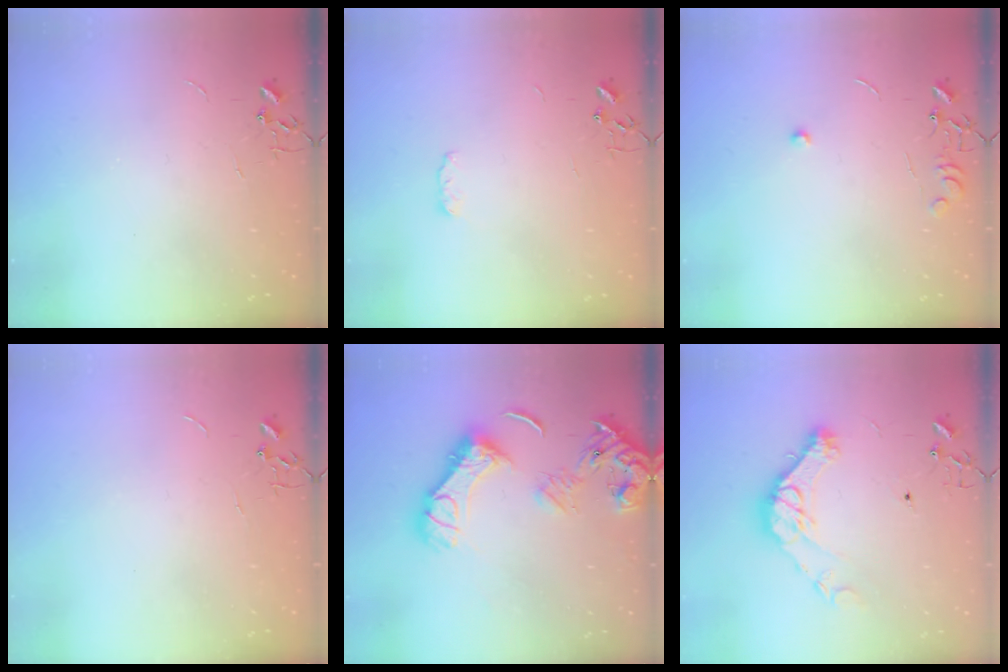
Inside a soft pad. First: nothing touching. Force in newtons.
{"total": 3.9, "press": 3.8, "slide": 0.7}
{"total": 7.2, "press": 7.2, "slide": 0.8}
{"total": 0.0}
{"total": 18.4, "press": 18.3, "slide": 2.3}
{"total": 14.5, "press": 14.5, "slide": 1.1}